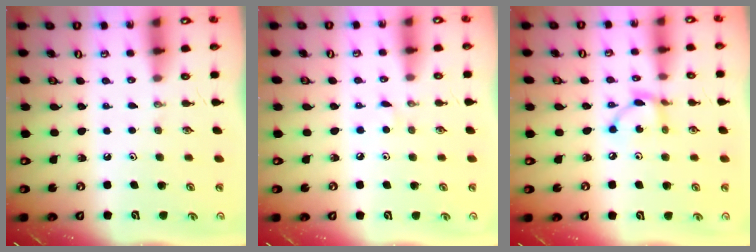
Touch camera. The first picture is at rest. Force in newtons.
{"total": 2.7, "press": 2.7, "slide": 0.4}
{"total": 5.6, "press": 5.6, "slide": 0.1}